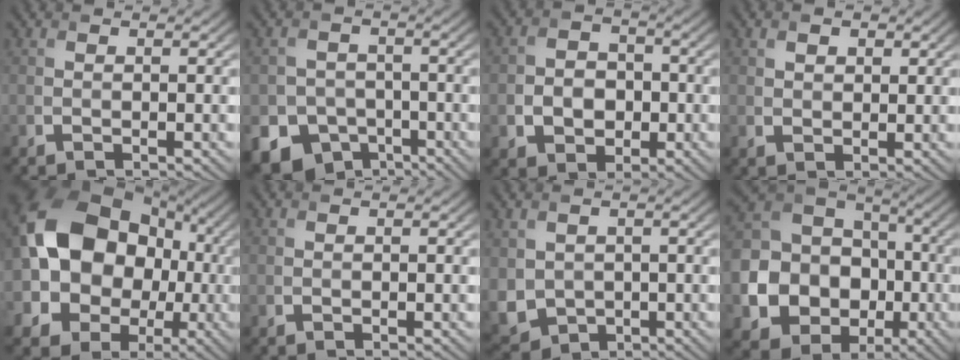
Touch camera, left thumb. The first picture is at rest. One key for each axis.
{"total": 10.8, "fx": -6.0, "fy": 8.4, "fz": 3.1, "tx": -0.063, "ty": -0.041, "tz": -0.118}
{"total": 5.7, "fx": -1.2, "fy": 4.7, "fz": 3.0, "tx": -0.055, "ty": -0.009, "tz": -0.033}
{"total": 2.0, "fx": 1.1, "fy": 1.4, "fz": 1.0, "tx": -0.023, "ty": -0.003, "tz": 0.021}
{"total": 21.0, "fx": 1.4, "fy": 17.0, "fz": 12.3, "tx": -0.276, "ty": 0.007, "tz": 0.021}
{"total": 0.0}
{"total": 5.6, "fx": 0.3, "fy": 4.7, "fz": 3.1, "tx": -0.108, "ty": -0.020, "tz": 0.009}
{"total": 17.1, "fx": -3.8, "fy": 14.6, "fz": 8.1, "tx": -0.218, "ty": -0.041, "tz": -0.080}